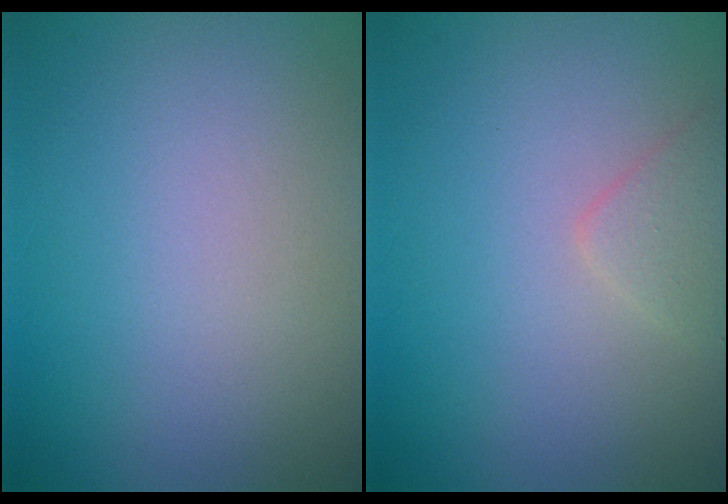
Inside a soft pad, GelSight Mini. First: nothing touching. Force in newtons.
{"total": 1.3, "press": 1.3, "slide": 0.0}